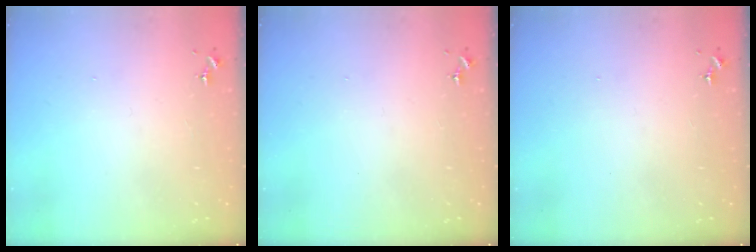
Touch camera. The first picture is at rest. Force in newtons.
{"total": 0.0}
{"total": 0.0}